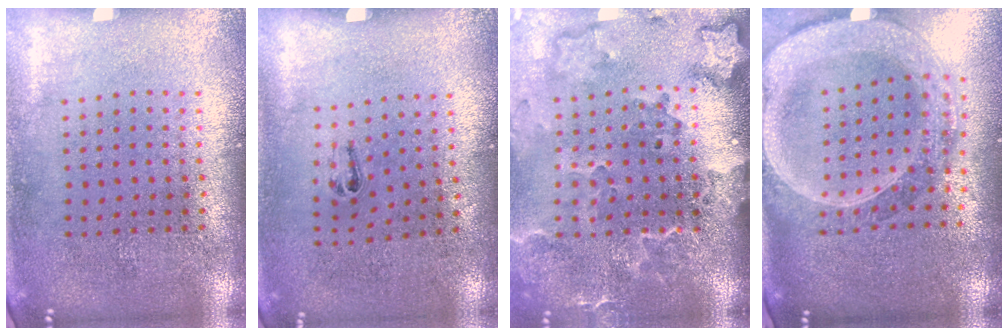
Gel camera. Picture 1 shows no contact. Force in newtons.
{"total": 0.5, "press": 0.3, "slide": 0.5}
{"total": 3.0, "press": 2.3, "slide": 1.9}
{"total": 2.8, "press": 2.4, "slide": 1.4}